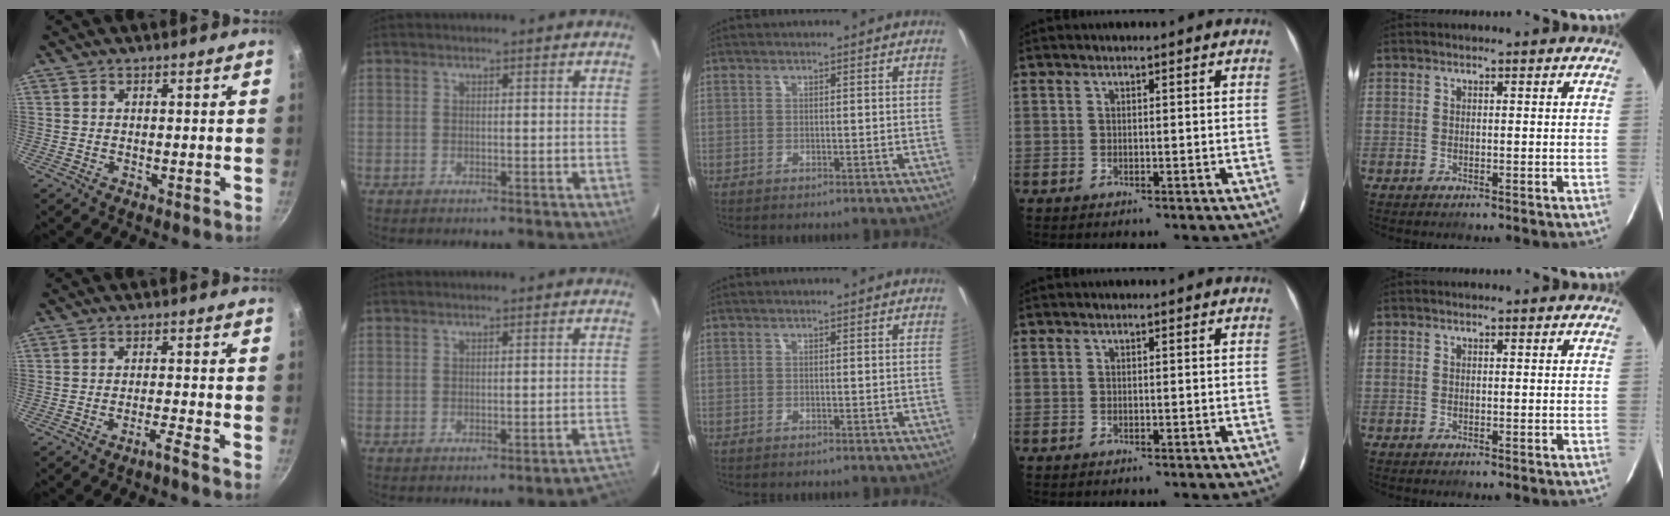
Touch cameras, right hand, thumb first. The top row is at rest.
{"thumb": {"total": 2.3, "force": [-1.8, -0.6, 1.4], "torque": [-0.035, 0.016, -0.029]}, "index": {"total": 4.5, "force": [-4.0, 0.9, 1.9], "torque": [-0.002, 0.021, -0.035]}}